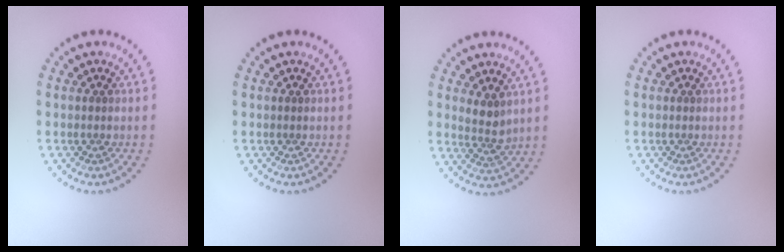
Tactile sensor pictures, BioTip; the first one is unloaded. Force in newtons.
{"total": 0.0}
{"total": 2.0, "press": 1.7, "slide": 1.0}
{"total": 0.0}